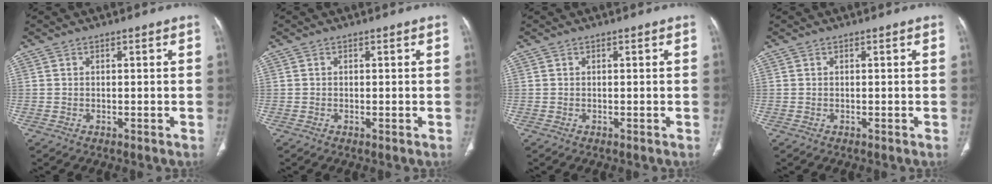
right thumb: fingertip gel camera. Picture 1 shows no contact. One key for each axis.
{"total": 0.0}
{"total": 0.0}
{"total": 0.0}